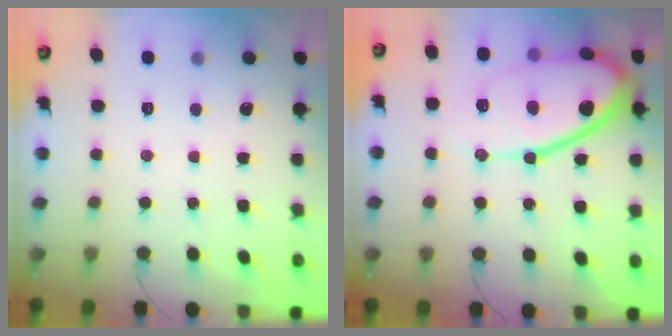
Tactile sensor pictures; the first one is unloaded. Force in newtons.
{"total": 17.1, "press": 17.1, "slide": 1.5}